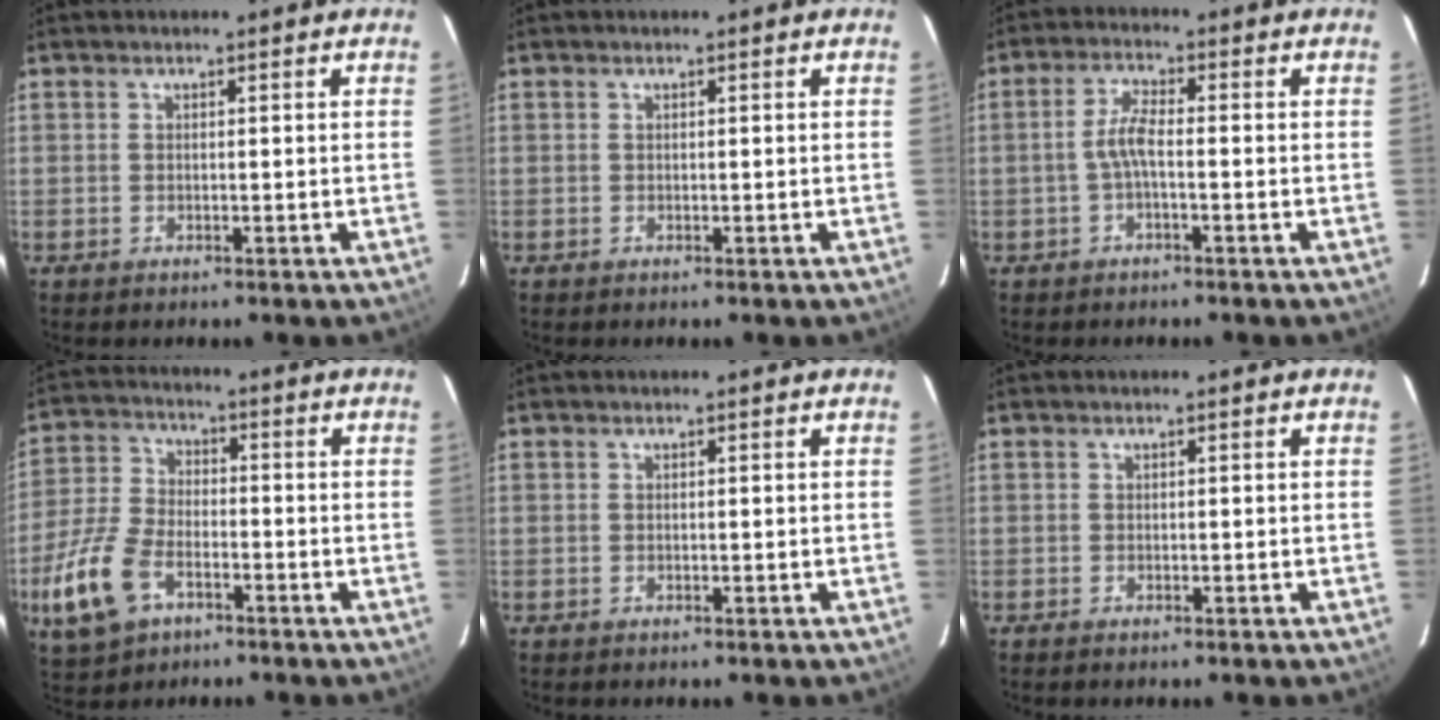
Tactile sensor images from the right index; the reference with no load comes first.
{"total": 0.0}
{"total": 3.6, "force": [-1.1, 0.6, 3.4], "torque": [-0.075, 0.008, -0.022]}
{"total": 13.0, "force": [-6.0, 7.5, 8.8], "torque": [-0.211, -0.003, -0.114]}
{"total": 0.0}
{"total": 0.0}